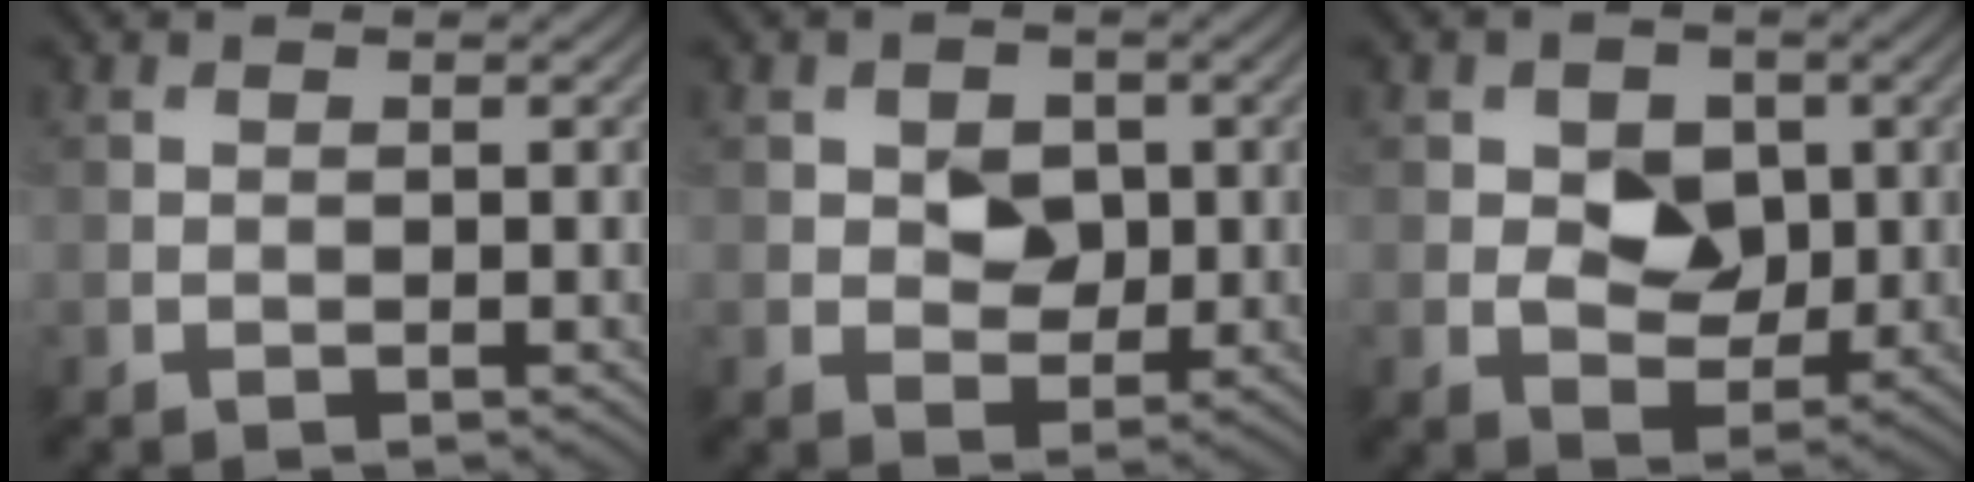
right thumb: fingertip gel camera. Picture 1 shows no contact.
{"total": 3.7, "force": [0.4, 2.9, 2.3], "torque": [-0.040, -0.003, -0.004]}
{"total": 4.9, "force": [0.4, 3.7, 3.1], "torque": [-0.056, -0.008, 0.004]}